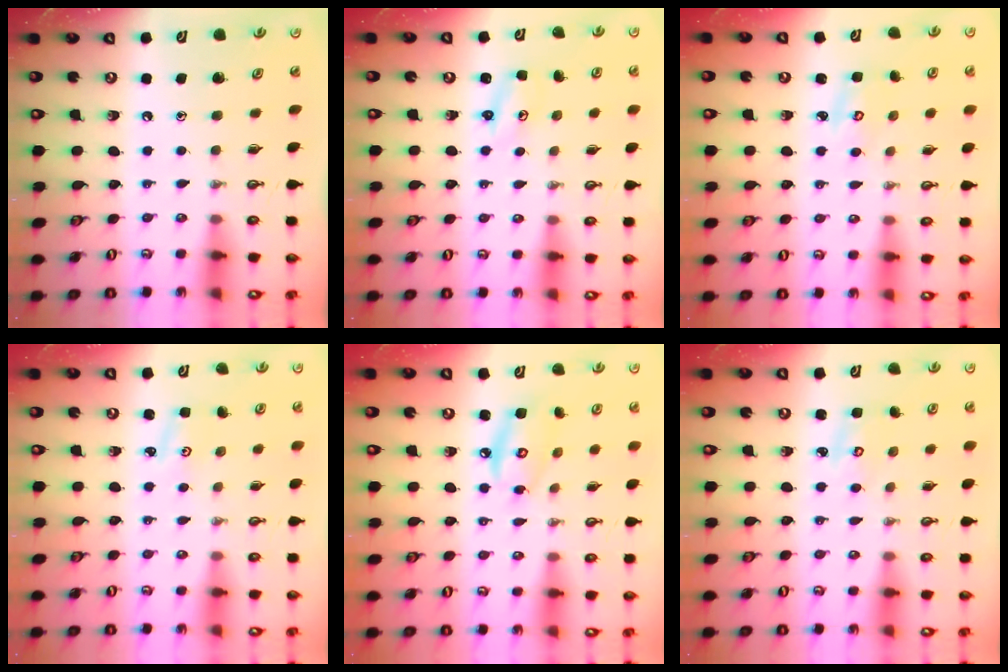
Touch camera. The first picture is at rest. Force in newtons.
{"total": 2.1, "press": 2.0, "slide": 0.3}
{"total": 3.1, "press": 3.1, "slide": 0.2}
{"total": 2.0, "press": 2.0, "slide": 0.3}
{"total": 8.7, "press": 8.7, "slide": 0.6}
{"total": 2.5, "press": 2.5, "slide": 0.3}